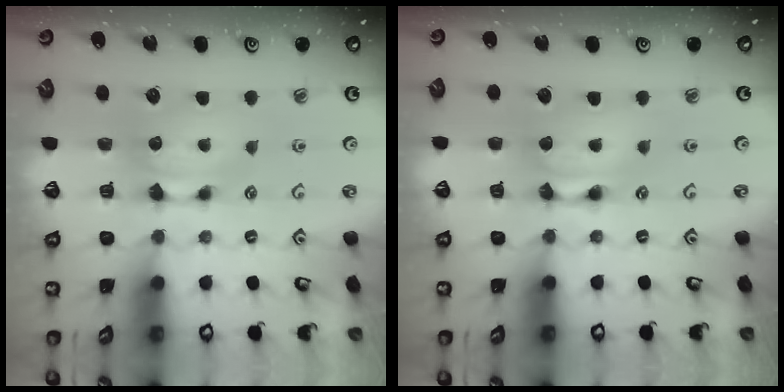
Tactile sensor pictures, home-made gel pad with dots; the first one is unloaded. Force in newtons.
{"total": 2.0, "press": 2.0, "slide": 0.1}